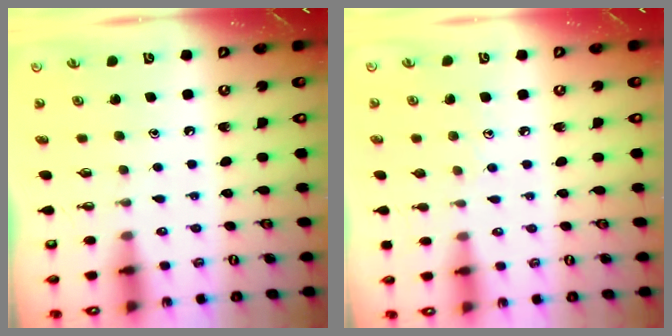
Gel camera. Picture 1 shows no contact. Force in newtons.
{"total": 3.6, "press": 3.6, "slide": 0.4}